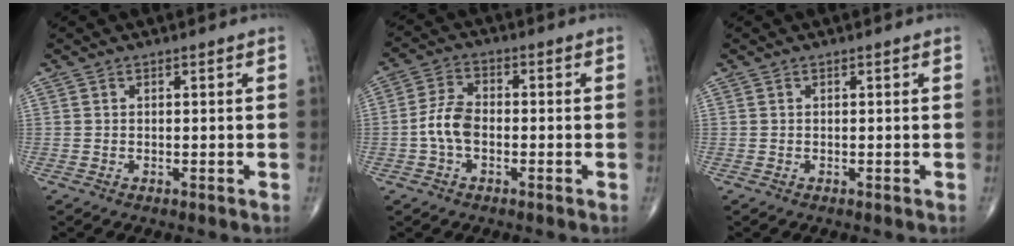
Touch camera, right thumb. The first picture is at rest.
{"total": 6.1, "force": [-1.4, 3.6, 4.7], "torque": [-0.096, 0.019, -0.035]}
{"total": 0.0}